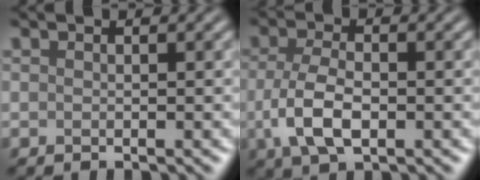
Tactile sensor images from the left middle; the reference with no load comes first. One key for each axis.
{"total": 4.7, "fx": -1.1, "fy": 2.4, "fz": 3.9, "tx": -0.088, "ty": -0.003, "tz": -0.024}